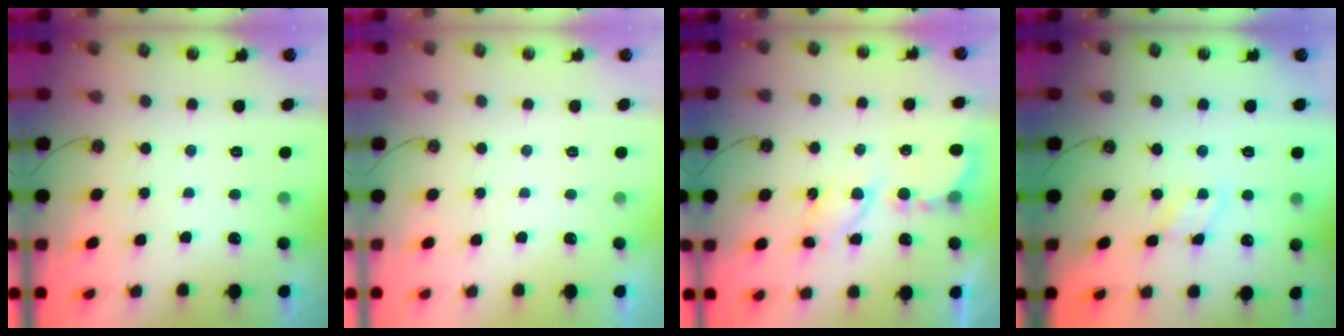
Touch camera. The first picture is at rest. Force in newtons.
{"total": 0.0}
{"total": 6.7, "press": 6.7, "slide": 0.2}
{"total": 2.1, "press": 2.1, "slide": 0.3}